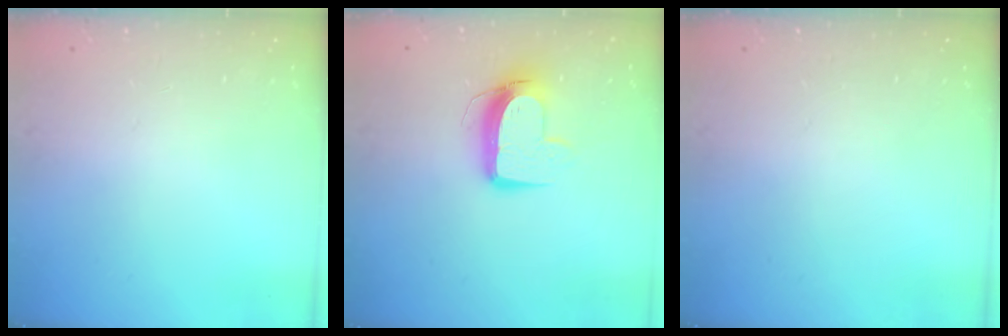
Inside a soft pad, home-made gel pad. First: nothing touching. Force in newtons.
{"total": 10.3, "press": 10.3, "slide": 0.8}
{"total": 0.0}